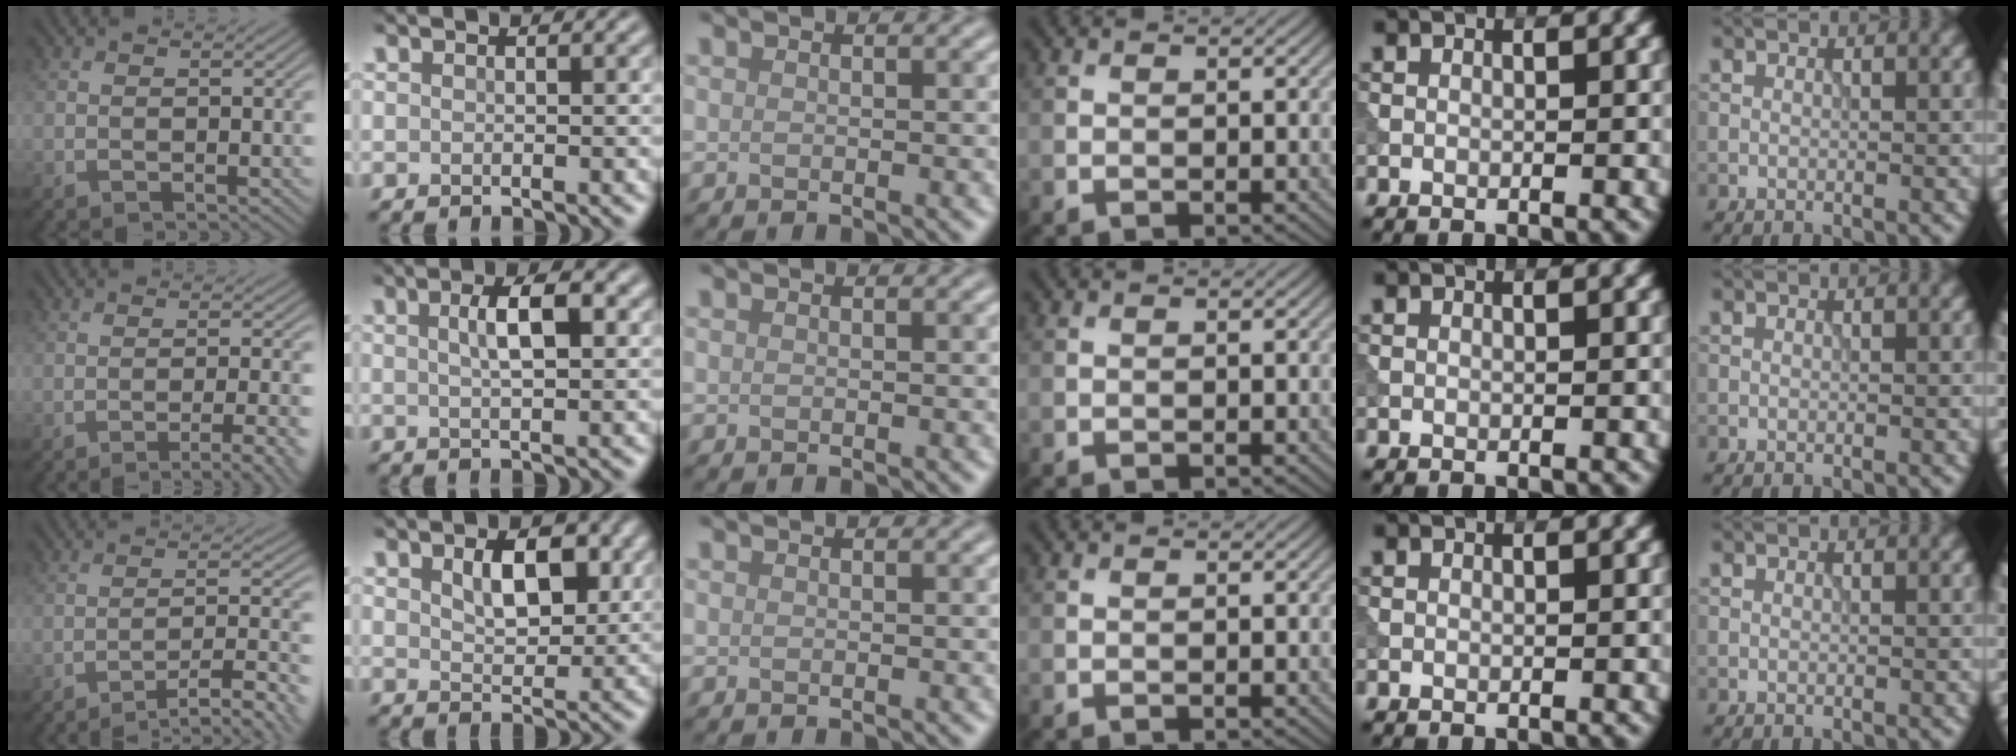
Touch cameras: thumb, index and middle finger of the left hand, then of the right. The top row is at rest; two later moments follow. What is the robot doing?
{"motion": "extract", "object": "tissue"}